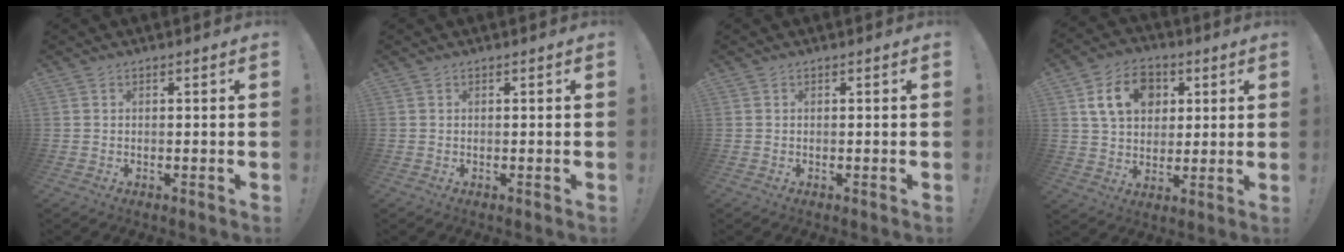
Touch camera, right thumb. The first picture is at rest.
{"total": 0.0}
{"total": 0.0}
{"total": 14.6, "force": [5.2, 10.9, 8.1], "torque": [-0.125, -0.003, 0.102]}